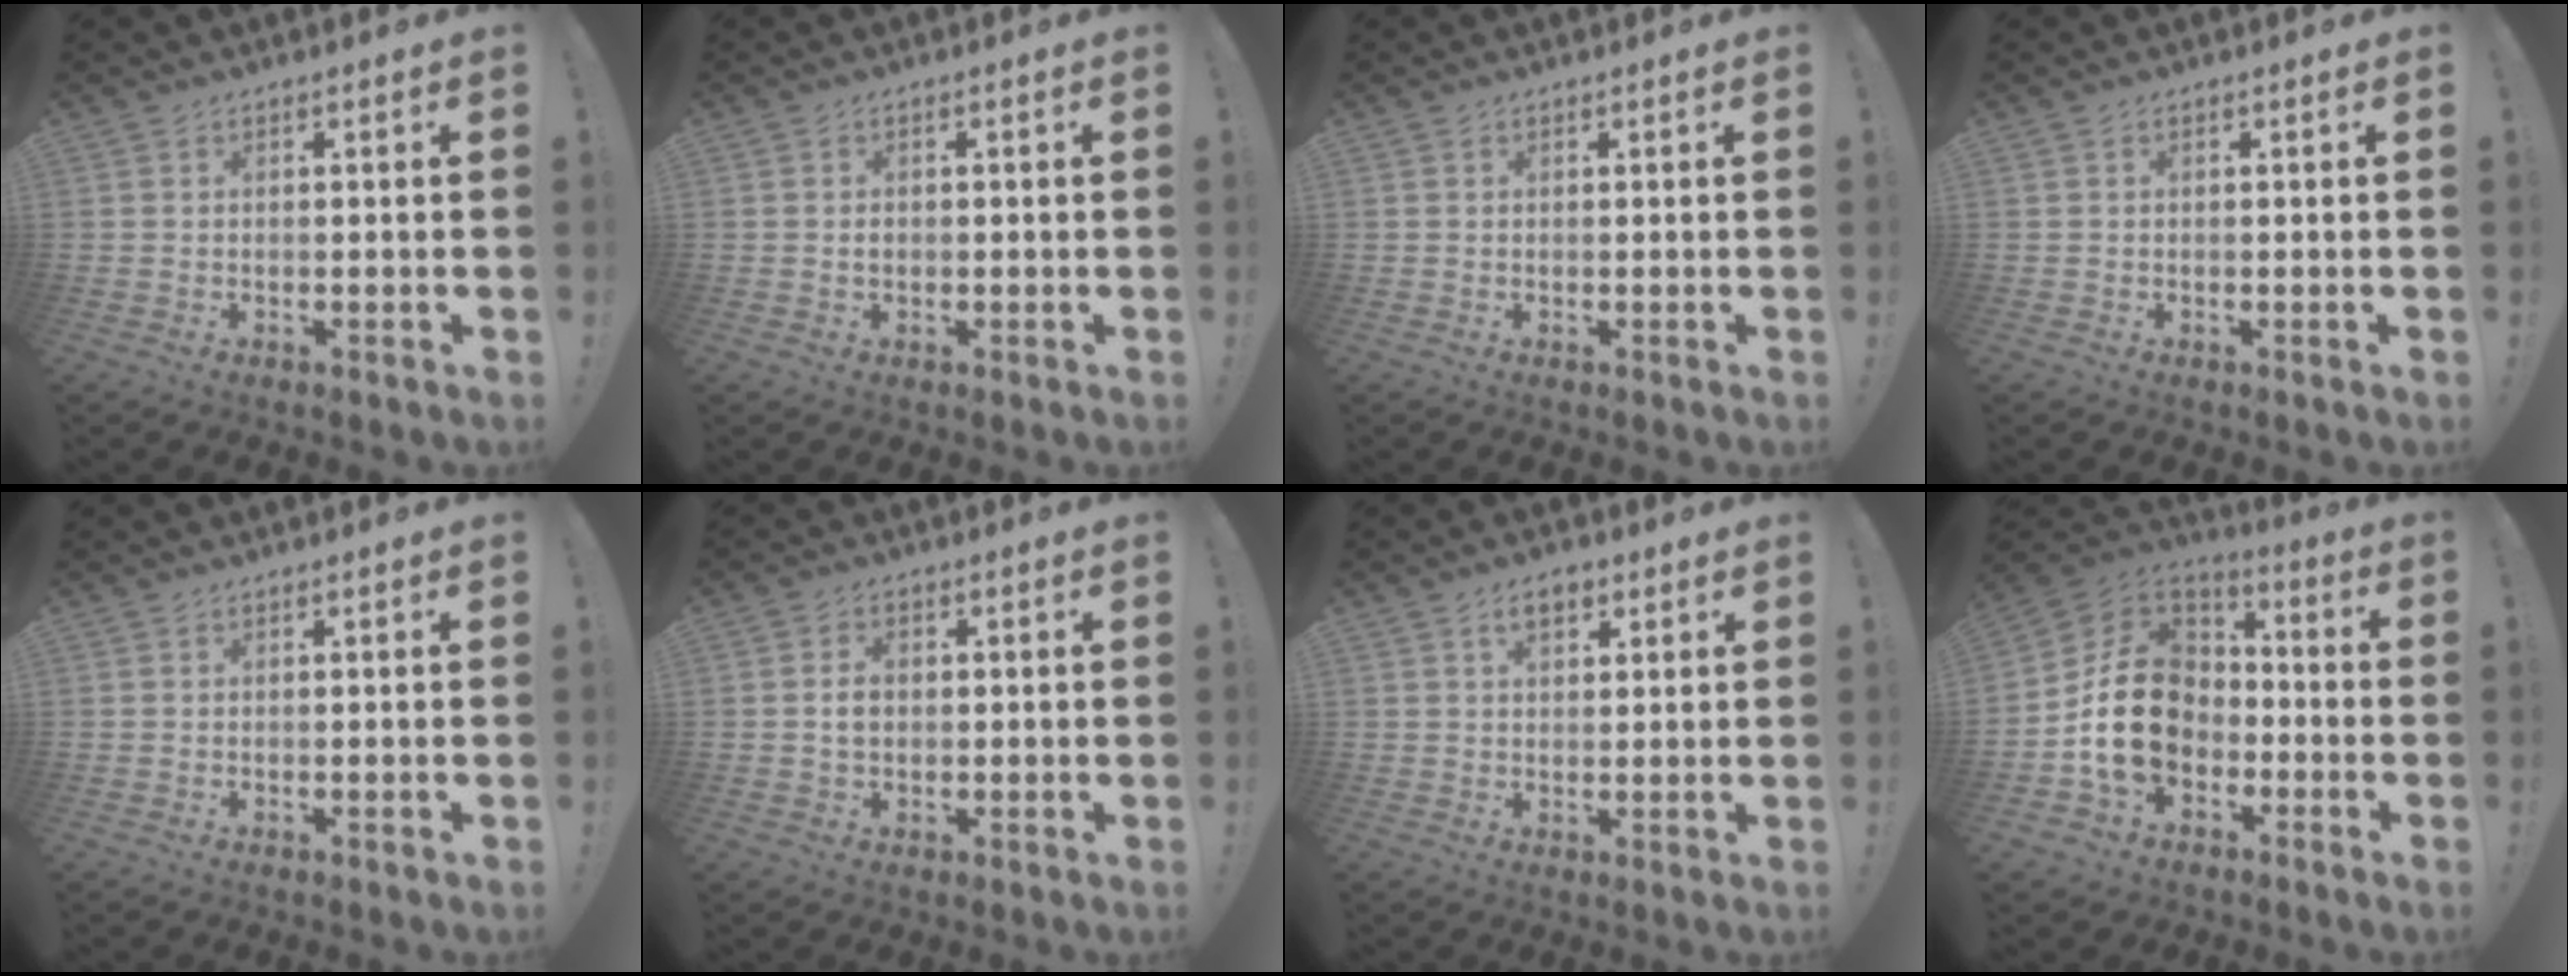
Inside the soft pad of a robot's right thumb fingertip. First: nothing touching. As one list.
[{"total": 0.9, "force": [-0.2, 0.7, 0.4], "torque": [-0.001, -0.001, -0.006]}, {"total": 0.0}, {"total": 0.0}, {"total": 0.0}, {"total": 3.6, "force": [0.2, 2.7, 2.4], "torque": [-0.025, -0.002, 0.000]}, {"total": 4.5, "force": [2.2, 2.7, 2.7], "torque": [-0.032, 0.000, 0.036]}, {"total": 18.4, "force": [-3.5, 14.0, 11.3], "torque": [-0.198, 0.033, -0.049]}]